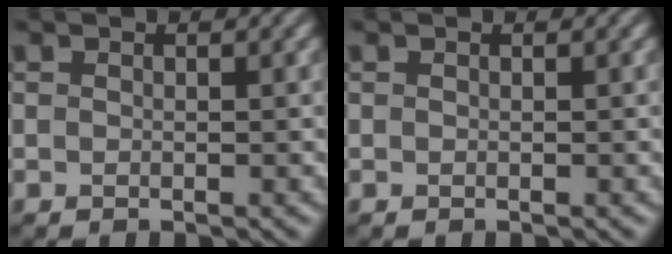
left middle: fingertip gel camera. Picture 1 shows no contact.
{"total": 0.0}